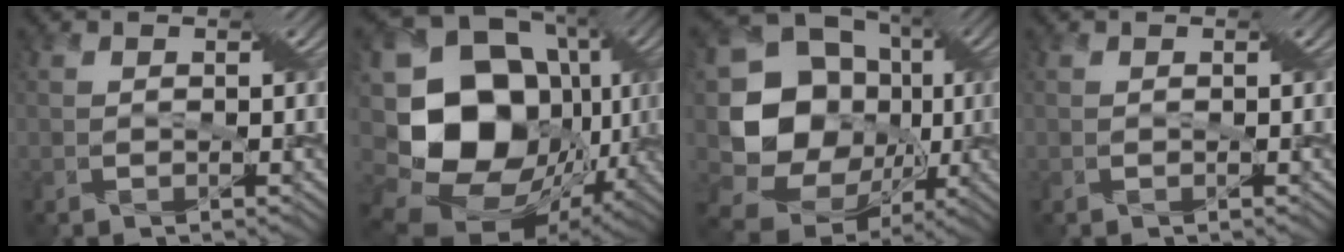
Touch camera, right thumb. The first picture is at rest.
{"total": 20.4, "force": [-2.5, 15.0, 13.6], "torque": [-0.310, -0.018, -0.025]}
{"total": 19.5, "force": [-0.5, 16.5, 10.5], "torque": [-0.229, -0.014, -0.008]}
{"total": 0.0}